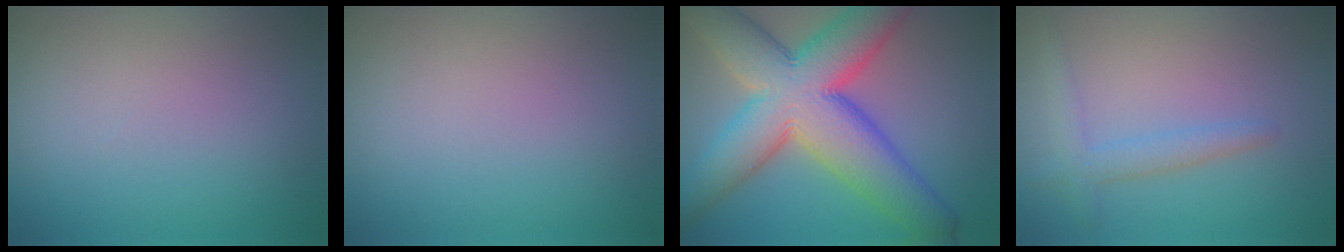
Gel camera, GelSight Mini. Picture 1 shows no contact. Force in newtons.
{"total": 0.0}
{"total": 13.2, "press": 13.2, "slide": 0.4}
{"total": 2.2, "press": 2.2, "slide": 0.1}